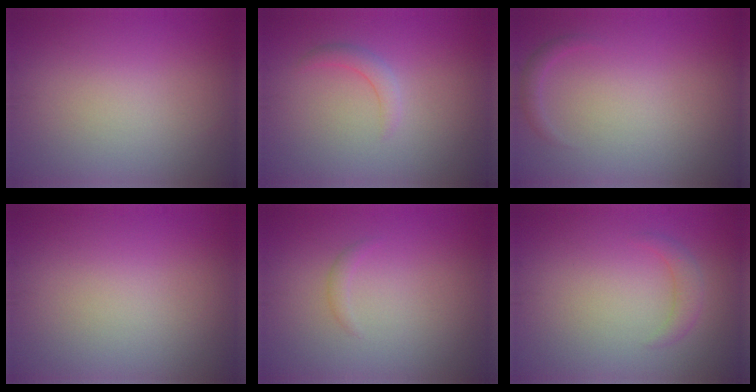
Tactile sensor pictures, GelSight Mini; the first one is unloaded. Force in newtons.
{"total": 1.5, "press": 1.5, "slide": 0.2}
{"total": 0.9, "press": 0.9, "slide": 0.1}
{"total": 0.0}
{"total": 0.7, "press": 0.7, "slide": 0.1}
{"total": 1.4, "press": 1.4, "slide": 0.0}